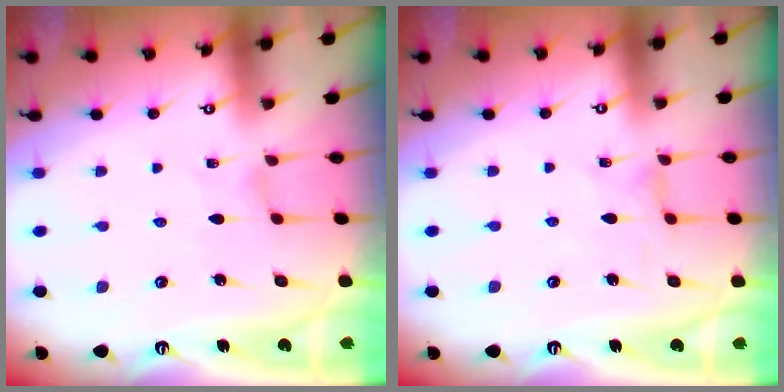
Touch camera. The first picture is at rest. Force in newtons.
{"total": 0.0}